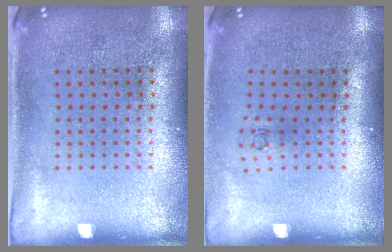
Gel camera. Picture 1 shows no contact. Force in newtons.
{"total": 0.7, "press": 0.3, "slide": 0.6}